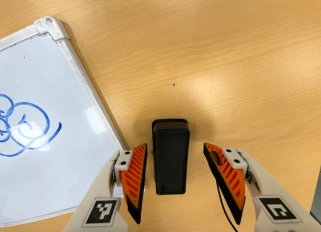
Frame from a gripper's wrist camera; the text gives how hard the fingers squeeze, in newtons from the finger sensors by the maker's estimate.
{"total": 0.0}